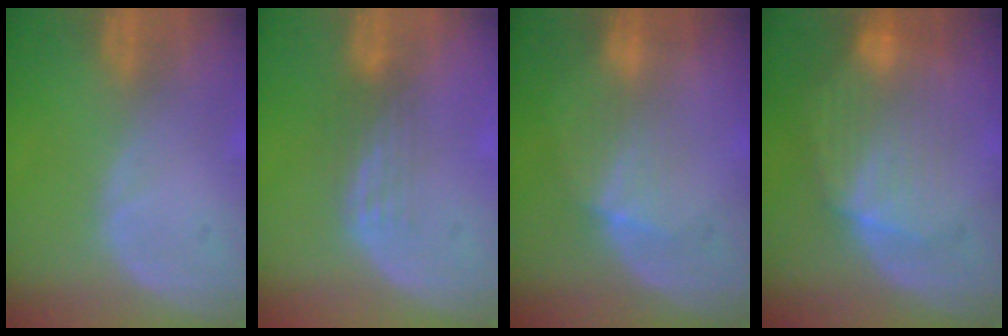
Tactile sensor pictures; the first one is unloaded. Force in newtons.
{"total": 3.2, "press": 2.6, "slide": 1.8}
{"total": 3.8, "press": 3.6, "slide": 1.2}
{"total": 8.9, "press": 8.0, "slide": 3.8}